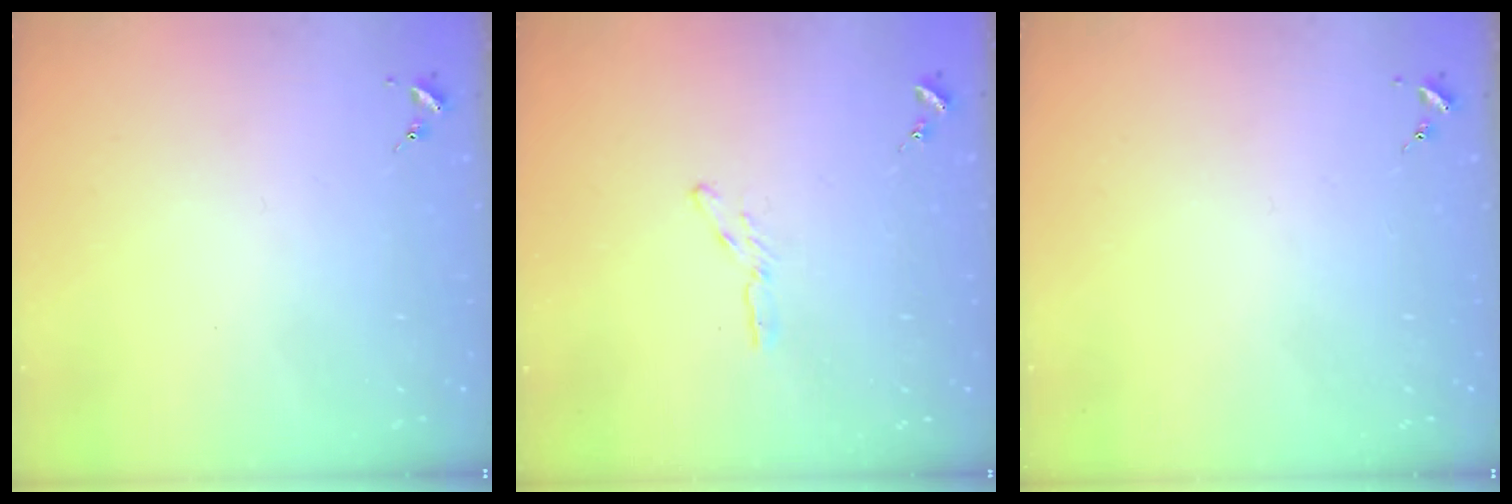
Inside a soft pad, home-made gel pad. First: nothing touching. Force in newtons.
{"total": 3.1, "press": 3.1, "slide": 0.3}
{"total": 0.0}